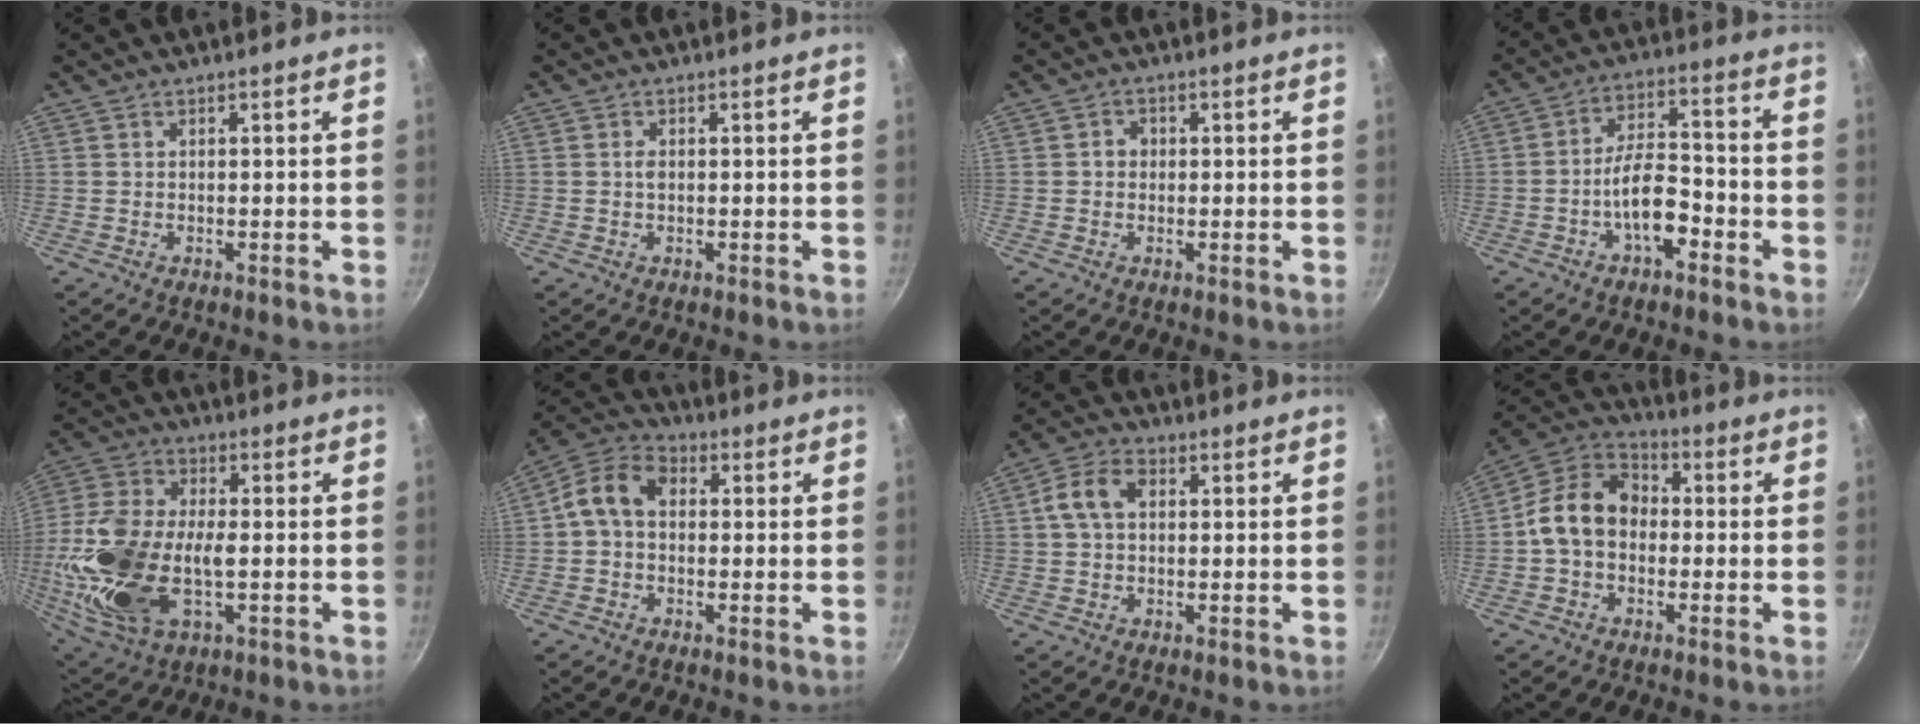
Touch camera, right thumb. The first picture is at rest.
{"total": 1.0, "force": [0.1, 0.6, 0.9], "torque": [-0.017, 0.000, 0.001]}
{"total": 2.1, "force": [0.0, 1.8, 1.0], "torque": [-0.004, 0.006, -0.003]}
{"total": 9.3, "force": [-3.6, 4.5, 7.3], "torque": [-0.118, 0.039, -0.067]}
{"total": 21.8, "force": [-3.2, 11.2, 18.4], "torque": [-0.401, 0.000, -0.049]}
{"total": 9.4, "force": [0.6, 6.8, 6.4], "torque": [-0.113, 0.033, 0.000]}
{"total": 7.2, "force": [1.3, 4.9, 5.1], "torque": [-0.097, 0.020, 0.020]}
{"total": 12.7, "force": [-1.0, 9.8, 8.0], "torque": [-0.130, 0.039, -0.032]}